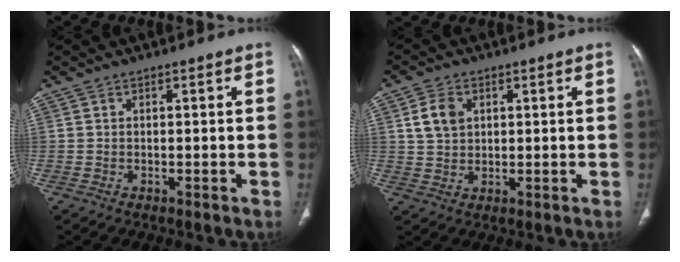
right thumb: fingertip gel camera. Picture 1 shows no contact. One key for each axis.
{"total": 5.3, "fx": 1.7, "fy": 3.9, "fz": 3.1, "tx": -0.049, "ty": -0.003, "tz": 0.033}